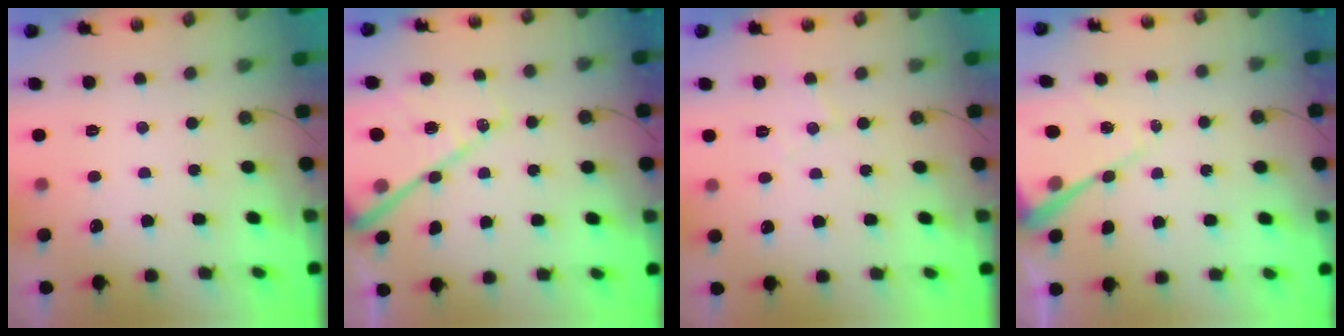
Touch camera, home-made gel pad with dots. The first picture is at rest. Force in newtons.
{"total": 16.9, "press": 16.8, "slide": 1.7}
{"total": 5.6, "press": 5.6, "slide": 0.4}
{"total": 11.8, "press": 11.7, "slide": 1.2}